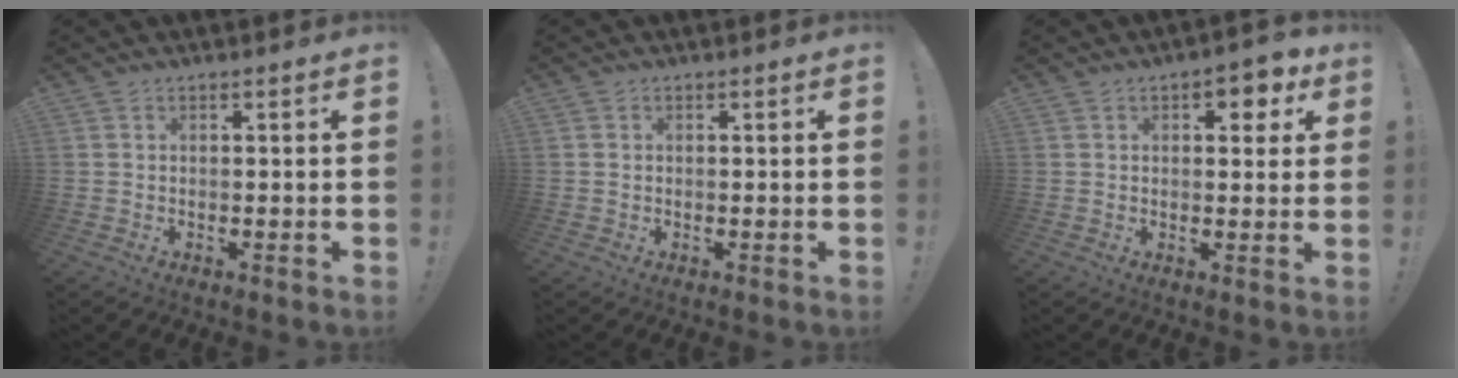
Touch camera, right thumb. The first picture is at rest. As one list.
[{"total": 0.6, "force": [0.1, 0.5, 0.0], "torque": [-0.007, 0.005, 0.003]}, {"total": 5.7, "force": [2.5, 3.2, 4.0], "torque": [-0.029, -0.012, 0.034]}]